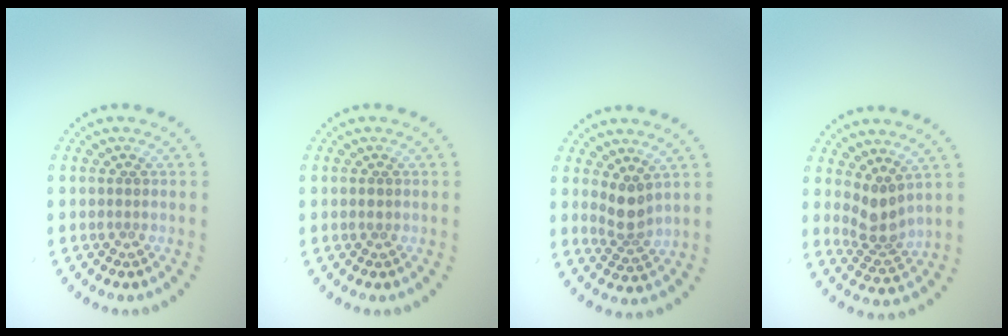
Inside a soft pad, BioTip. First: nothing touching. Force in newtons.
{"total": 0.6, "press": 0.6, "slide": 0.1}
{"total": 2.6, "press": 2.0, "slide": 1.6}
{"total": 2.9, "press": 2.2, "slide": 1.9}